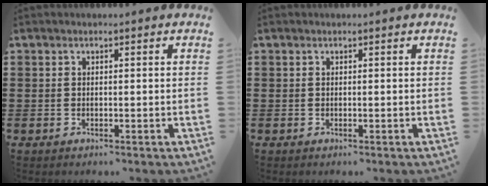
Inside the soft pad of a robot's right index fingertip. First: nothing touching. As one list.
[{"total": 0.0}]